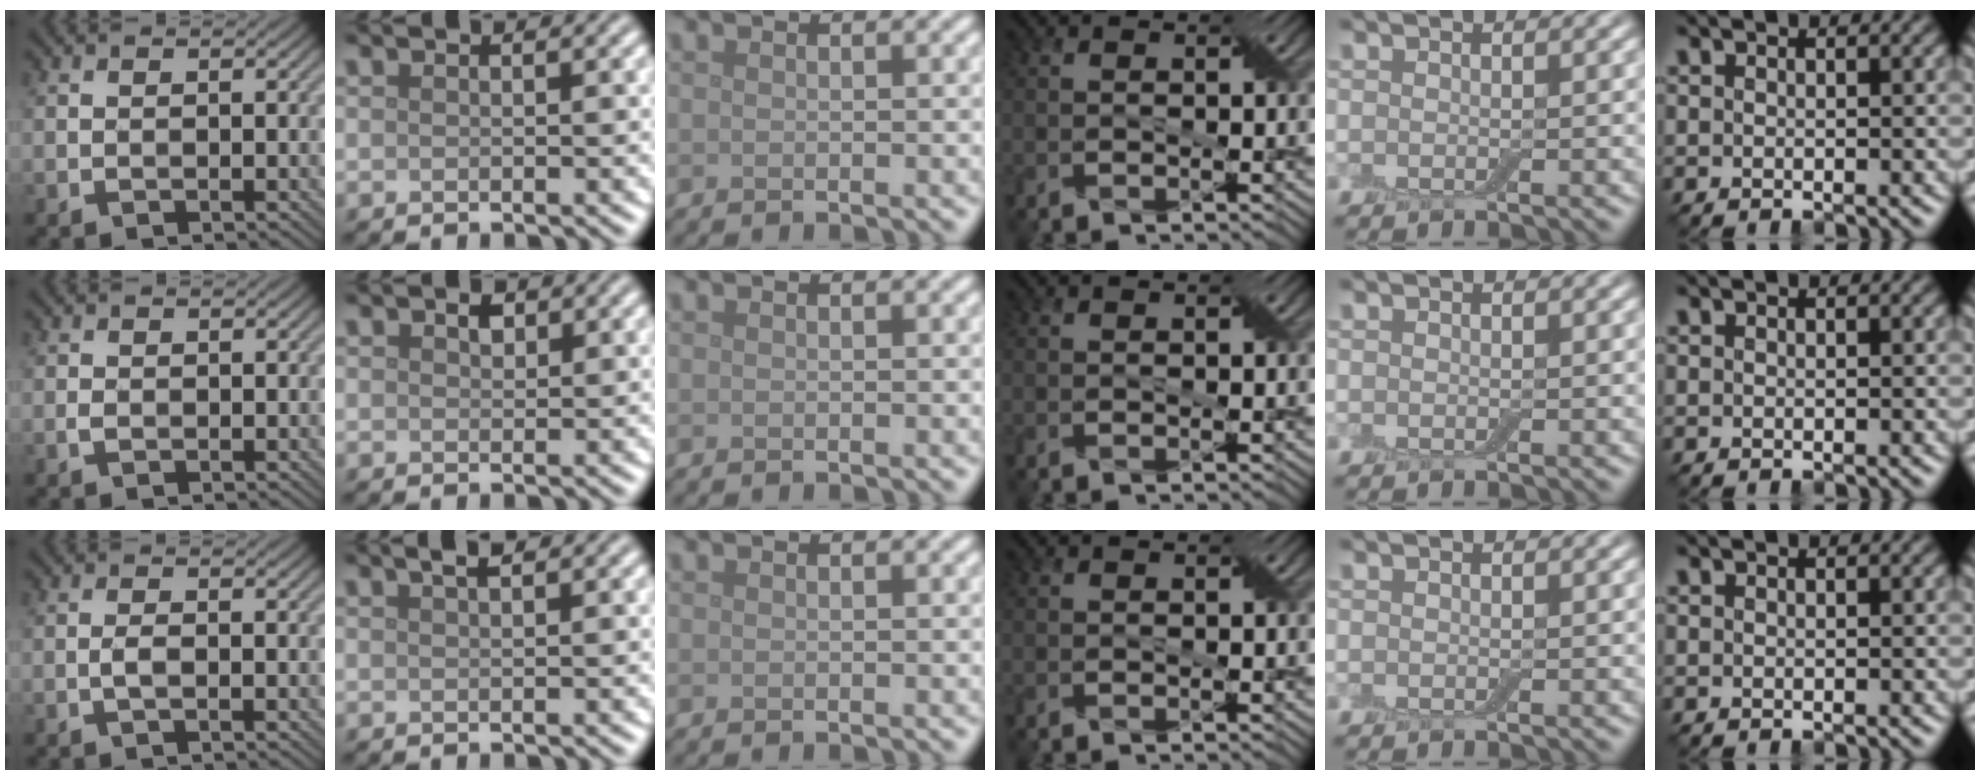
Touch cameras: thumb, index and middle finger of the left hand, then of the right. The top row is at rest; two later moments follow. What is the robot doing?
{"motion": "shake", "object": "box of matches"}